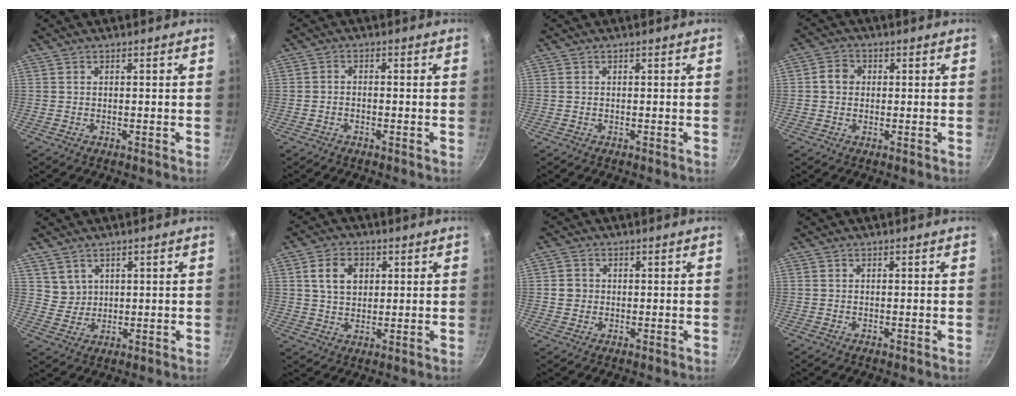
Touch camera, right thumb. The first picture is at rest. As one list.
[{"total": 1.5, "force": [-0.8, 0.9, 0.9], "torque": [-0.016, 0.011, -0.017]}, {"total": 0.0}, {"total": 3.8, "force": [0.3, 3.3, 1.8], "torque": [-0.015, 0.009, -0.004]}, {"total": 3.4, "force": [2.0, 2.7, 0.4], "torque": [0.013, 0.002, 0.046]}, {"total": 7.3, "force": [2.1, 5.3, 4.5], "torque": [-0.064, 0.003, 0.034]}, {"total": 3.0, "force": [0.1, 2.8, 1.1], "torque": [-0.007, 0.007, -0.002]}, {"total": 0.0}]